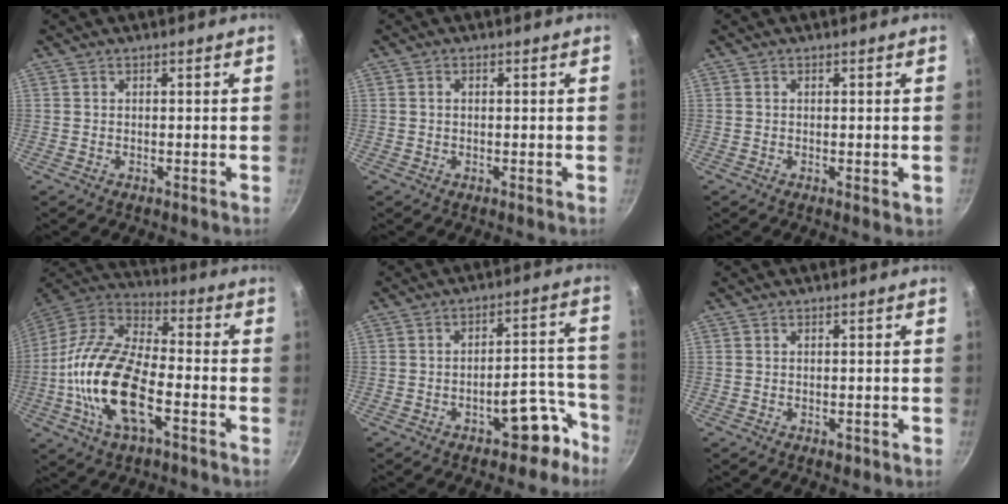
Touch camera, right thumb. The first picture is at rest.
{"total": 0.7, "force": [0.1, 0.5, 0.5], "torque": [-0.009, 0.004, 0.002]}
{"total": 1.2, "force": [-0.2, 0.4, 1.2], "torque": [-0.016, -0.003, -0.003]}
{"total": 19.7, "force": [-5.6, 9.2, 16.6], "torque": [-0.313, 0.035, -0.122]}
{"total": 8.8, "force": [-5.4, 4.3, 5.4], "torque": [-0.015, 0.072, -0.063]}
{"total": 1.0, "force": [-0.5, 0.5, 0.7], "torque": [-0.010, 0.002, -0.004]}